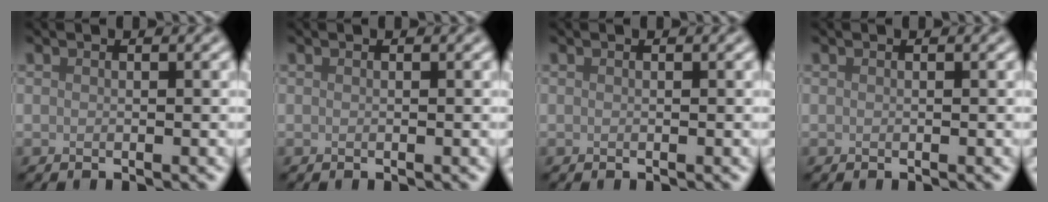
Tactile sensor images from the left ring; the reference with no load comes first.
{"total": 0.0}
{"total": 0.0}
{"total": 0.0}